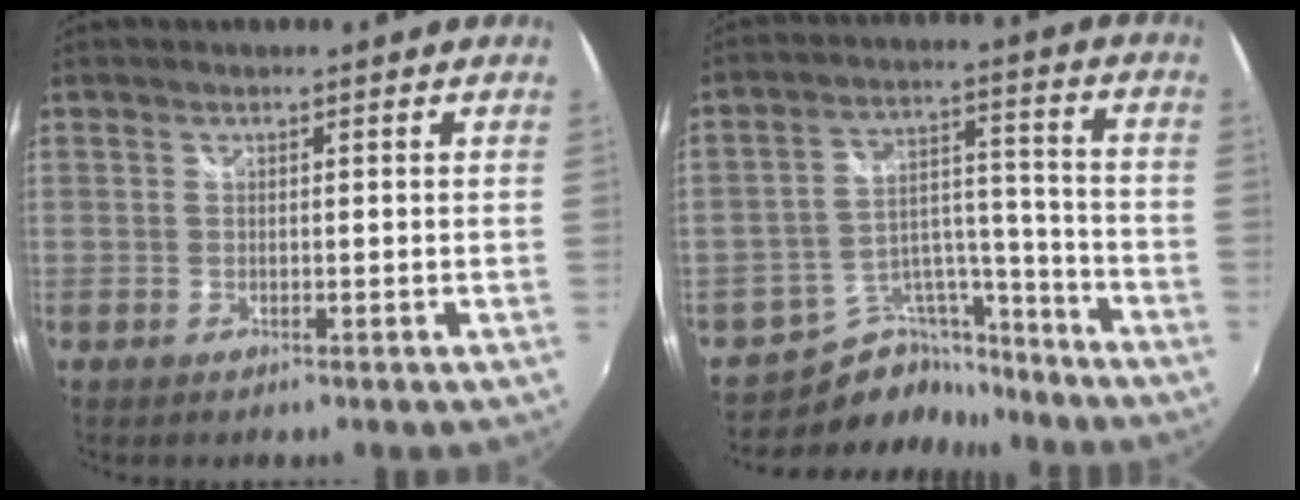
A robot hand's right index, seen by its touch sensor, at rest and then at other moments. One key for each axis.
{"total": 12.9, "fx": -11.3, "fy": 6.1, "fz": 1.4, "tx": -0.022, "ty": 0.060, "tz": -0.178}